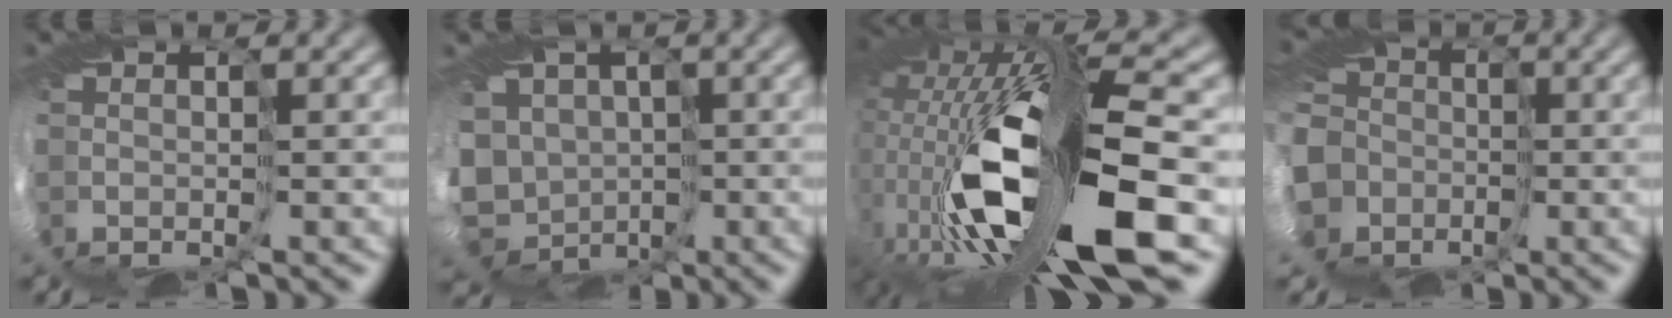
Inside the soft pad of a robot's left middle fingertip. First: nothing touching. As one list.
[{"total": 9.9, "force": [-1.9, 9.2, 3.1], "torque": [-0.096, -0.022, -0.041]}, {"total": 15.1, "force": [-3.0, 6.1, 13.5], "torque": [-0.275, -0.044, -0.028]}, {"total": 14.3, "force": [-5.6, 12.7, 3.5], "torque": [-0.134, -0.026, -0.107]}]